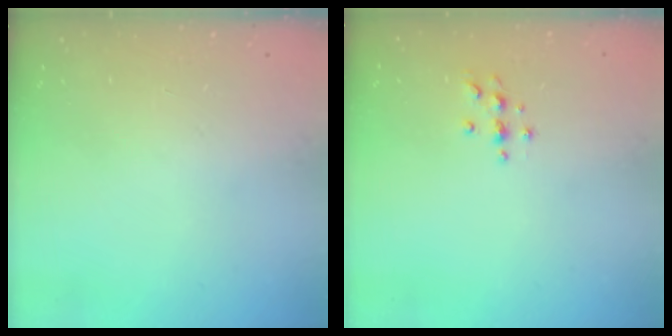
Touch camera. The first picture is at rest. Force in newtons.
{"total": 3.7, "press": 3.6, "slide": 0.5}